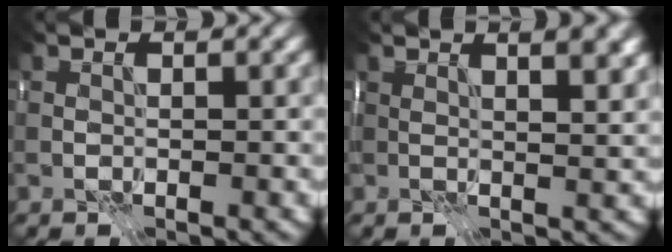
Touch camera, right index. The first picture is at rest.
{"total": 5.6, "force": [2.9, 2.0, 4.4], "torque": [-0.027, 0.023, 0.017]}